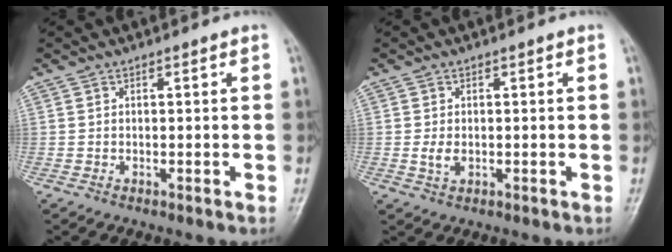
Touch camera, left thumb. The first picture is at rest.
{"total": 2.3, "force": [-0.2, 1.6, 1.8], "torque": [-0.033, -0.003, -0.003]}